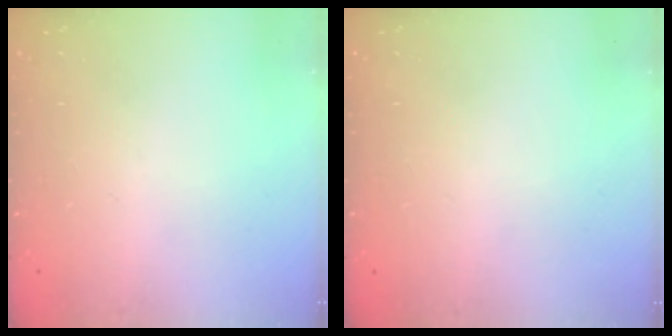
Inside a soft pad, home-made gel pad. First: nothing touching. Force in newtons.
{"total": 2.5, "press": 2.5, "slide": 0.2}